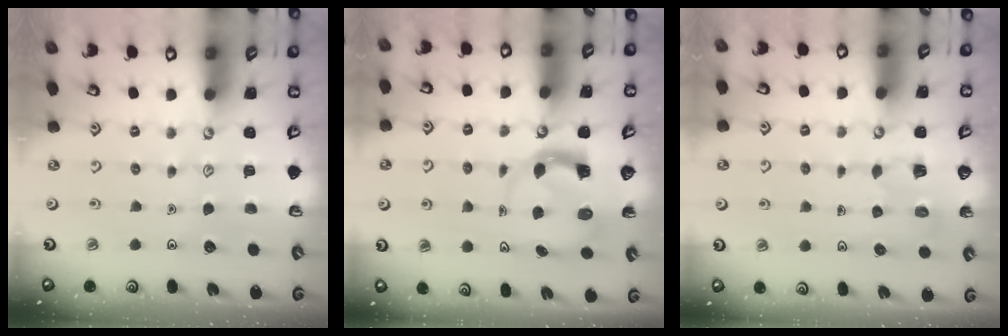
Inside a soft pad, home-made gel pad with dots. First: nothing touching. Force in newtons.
{"total": 3.7, "press": 3.7, "slide": 0.5}
{"total": 2.6, "press": 2.6, "slide": 0.3}